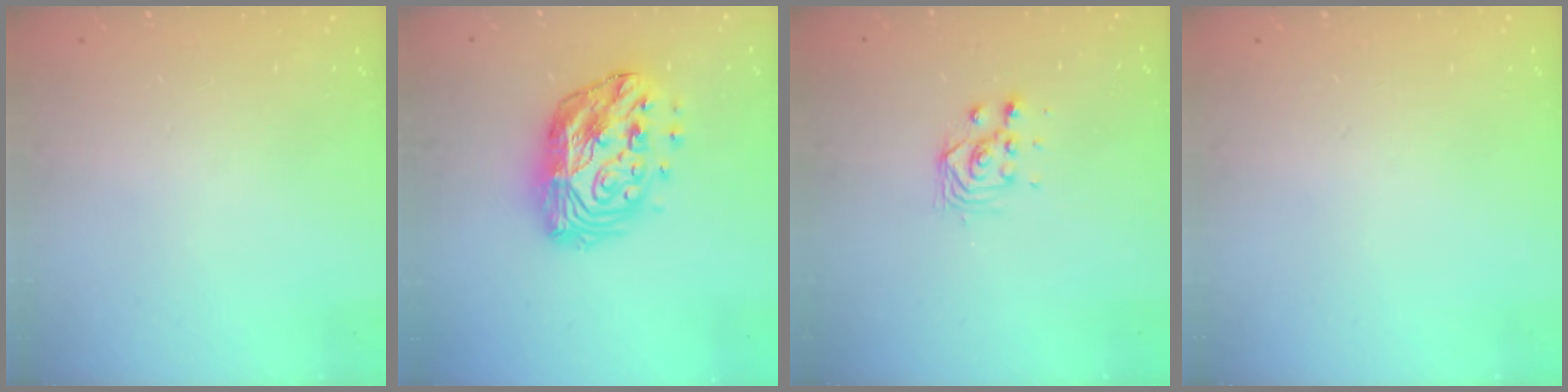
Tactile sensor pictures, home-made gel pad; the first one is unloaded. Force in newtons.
{"total": 15.8, "press": 15.7, "slide": 1.3}
{"total": 2.9, "press": 2.8, "slide": 0.8}
{"total": 0.0}